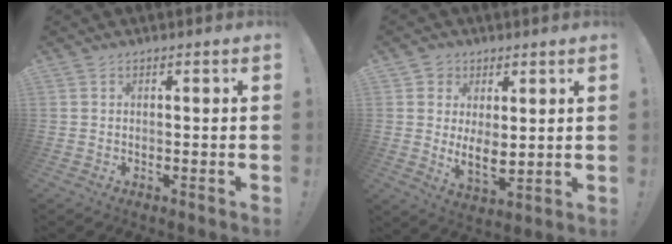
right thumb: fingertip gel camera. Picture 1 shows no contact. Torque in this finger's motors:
{"motor_torque": [0.01, 0.01, 0.03, -0.03, 0.00]}